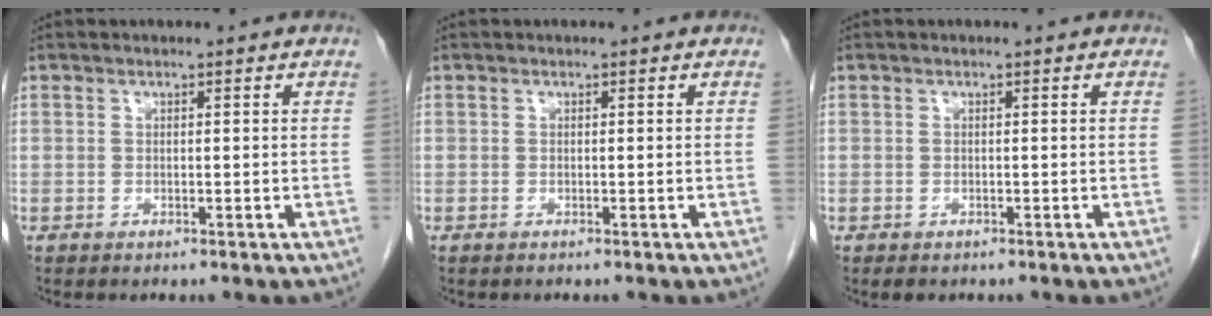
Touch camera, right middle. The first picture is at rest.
{"total": 0.0}
{"total": 1.0, "force": [-0.7, 0.6, 0.5], "torque": [-0.007, 0.000, -0.006]}